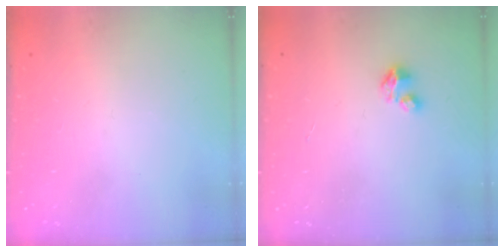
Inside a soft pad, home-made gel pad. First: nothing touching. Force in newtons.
{"total": 1.6, "press": 1.6, "slide": 0.2}